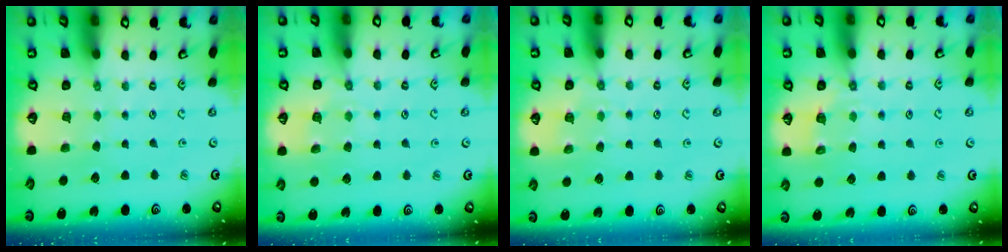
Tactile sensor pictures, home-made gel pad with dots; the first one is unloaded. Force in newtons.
{"total": 5.3, "press": 5.2, "slide": 0.6}
{"total": 5.1, "press": 5.1, "slide": 0.8}
{"total": 5.2, "press": 5.0, "slide": 1.2}